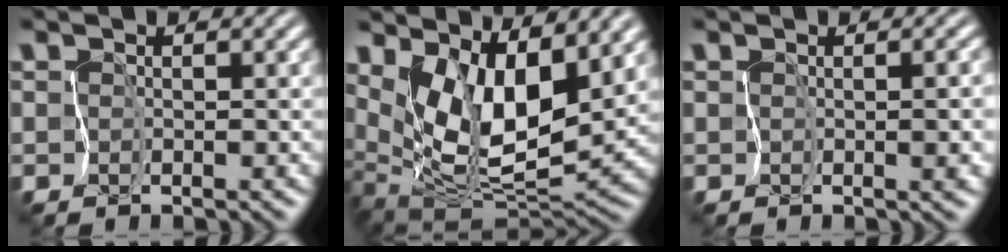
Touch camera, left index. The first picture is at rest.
{"total": 10.4, "force": [3.7, 4.6, 8.5], "torque": [-0.148, -0.019, 0.065]}
{"total": 3.5, "force": [-0.7, 1.6, 3.0], "torque": [-0.023, 0.004, 0.003]}